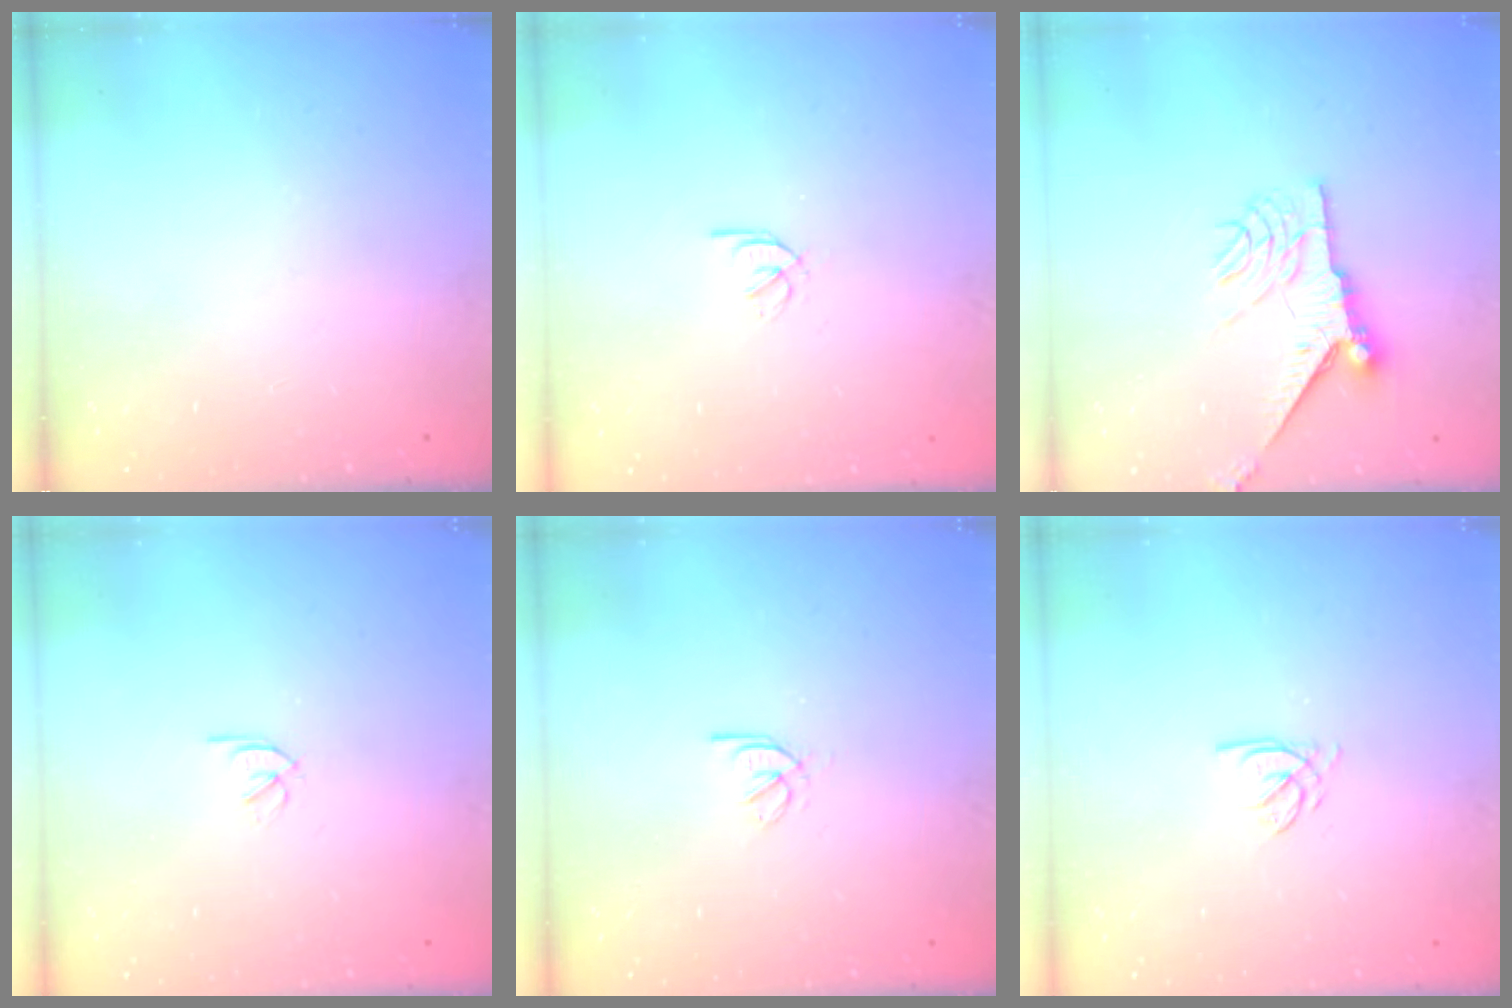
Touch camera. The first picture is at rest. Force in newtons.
{"total": 1.6, "press": 1.6, "slide": 0.3}
{"total": 9.4, "press": 9.4, "slide": 0.5}
{"total": 1.8, "press": 1.7, "slide": 0.5}
{"total": 2.2, "press": 2.2, "slide": 0.5}
{"total": 2.3, "press": 2.3, "slide": 0.3}